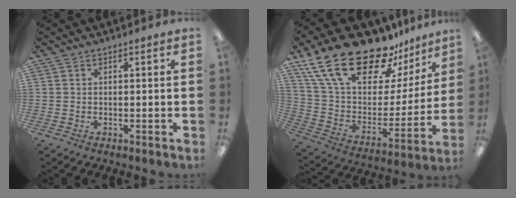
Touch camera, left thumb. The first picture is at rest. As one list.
[{"total": 26.1, "force": [19.0, 11.2, 13.9], "torque": [-0.244, -0.125, 0.342]}]